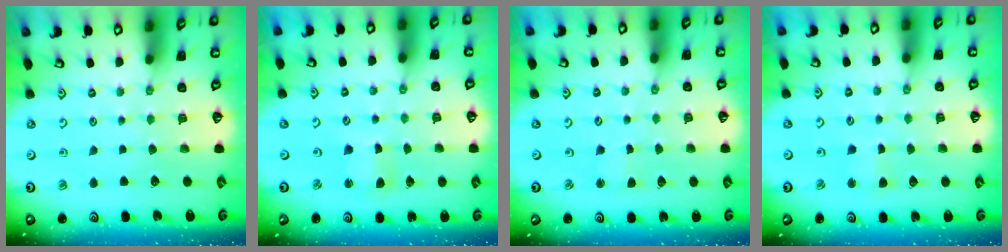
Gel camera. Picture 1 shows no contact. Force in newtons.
{"total": 2.7, "press": 2.7, "slide": 0.3}
{"total": 1.3, "press": 1.2, "slide": 0.1}
{"total": 2.5, "press": 2.4, "slide": 0.3}